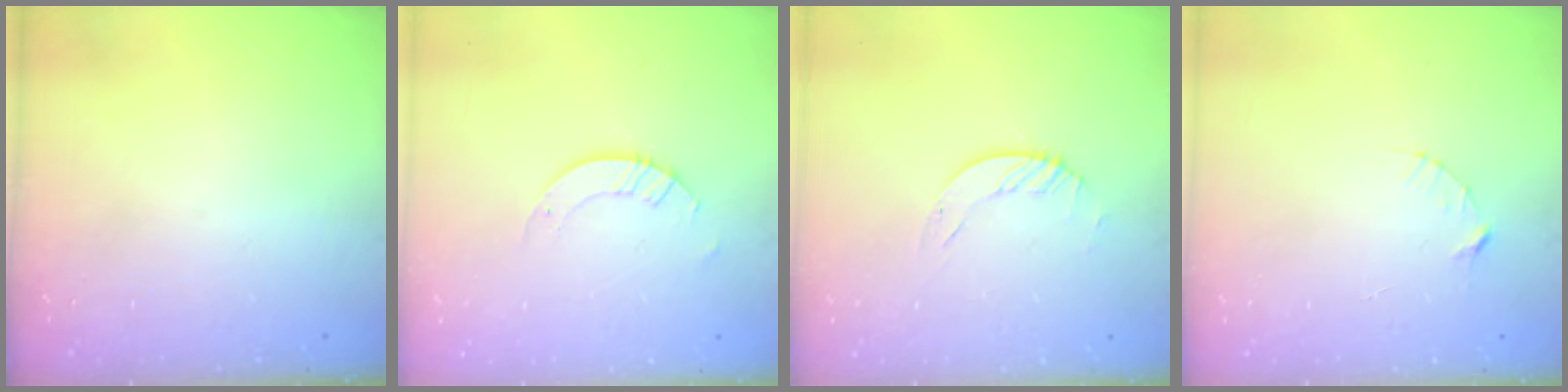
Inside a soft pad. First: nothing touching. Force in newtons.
{"total": 3.2, "press": 3.2, "slide": 0.2}
{"total": 1.2, "press": 1.2, "slide": 0.2}
{"total": 3.1, "press": 3.1, "slide": 0.3}